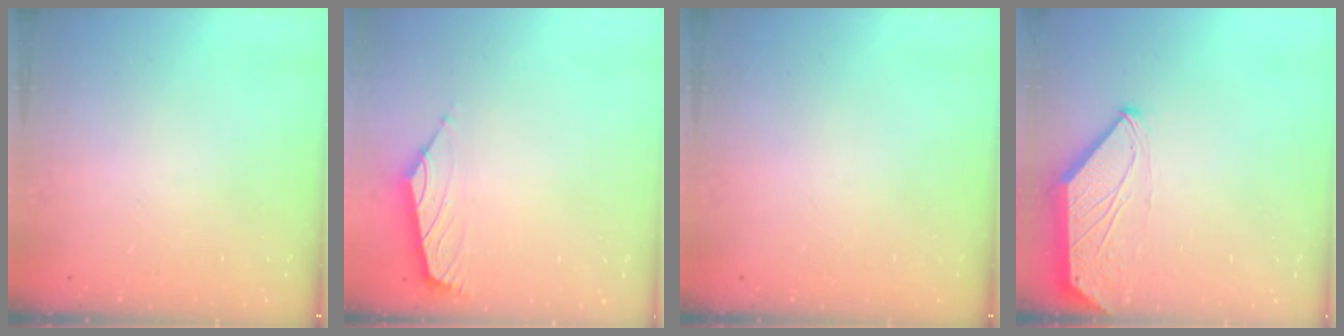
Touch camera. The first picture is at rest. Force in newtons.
{"total": 1.7, "press": 1.6, "slide": 0.6}
{"total": 0.0}
{"total": 0.0}